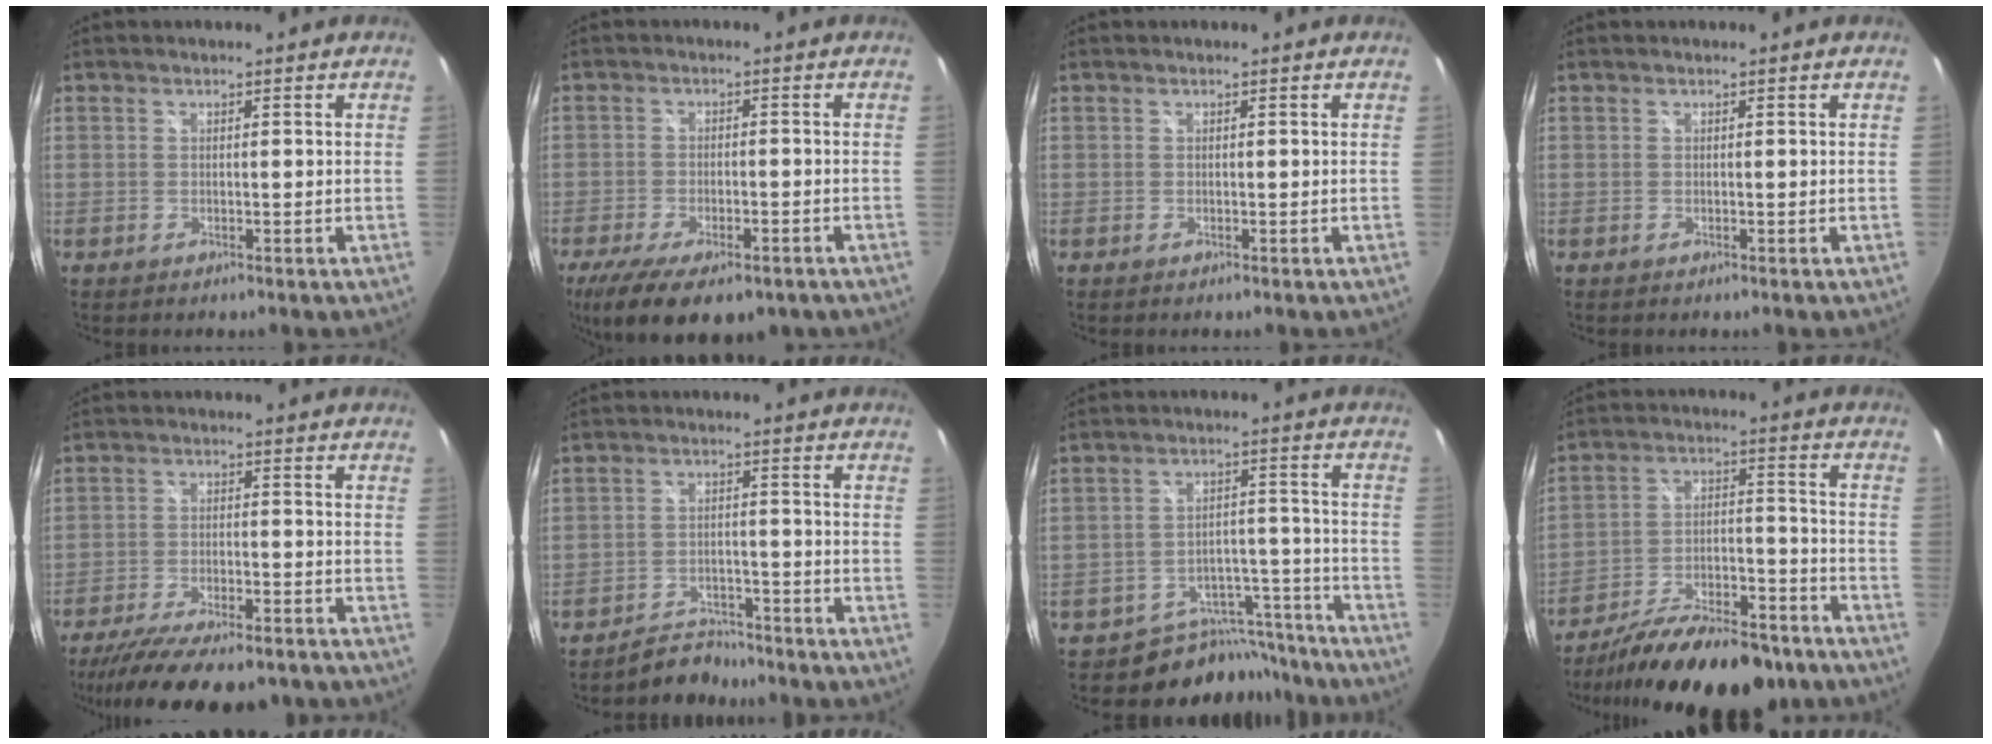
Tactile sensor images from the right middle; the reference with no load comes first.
{"total": 14.8, "force": [-9.8, 6.0, 9.3], "torque": [-0.198, -0.049, -0.148]}
{"total": 0.0}
{"total": 0.0}
{"total": 17.1, "force": [-13.9, 4.4, 8.8], "torque": [-0.177, -0.043, -0.212]}
{"total": 6.4, "force": [-5.9, 2.3, 0.7], "torque": [-0.031, 0.008, -0.089]}
{"total": 11.8, "force": [-10.7, 5.1, 0.5], "torque": [-0.001, 0.046, -0.145]}
{"total": 22.3, "force": [-17.2, 7.3, 12.1], "torque": [-0.208, -0.022, -0.252]}